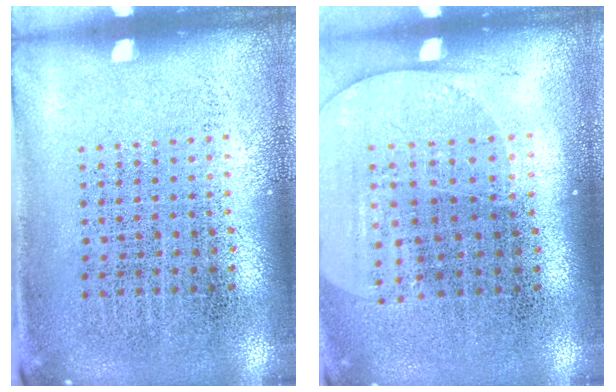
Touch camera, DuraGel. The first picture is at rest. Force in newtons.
{"total": 1.5, "press": 1.4, "slide": 0.6}